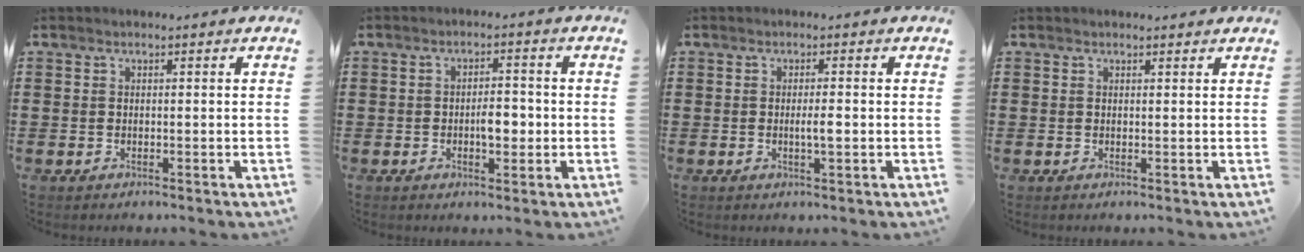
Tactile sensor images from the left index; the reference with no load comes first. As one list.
[{"total": 3.8, "force": [-0.6, 1.7, 3.3], "torque": [-0.046, 0.001, -0.017]}, {"total": 2.1, "force": [-0.2, 0.2, 2.1], "torque": [-0.039, -0.001, -0.005]}, {"total": 0.8, "force": [0.7, 0.3, 0.0], "torque": [-0.003, 0.001, 0.014]}]